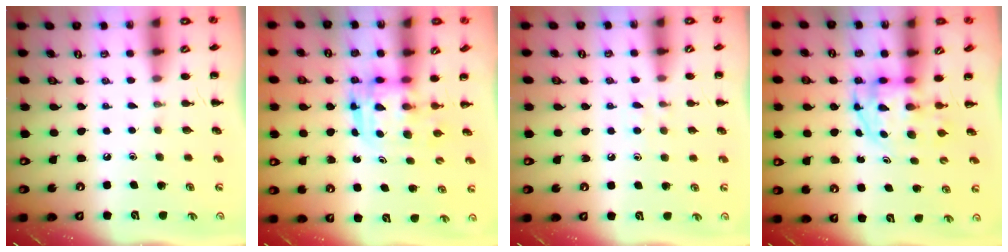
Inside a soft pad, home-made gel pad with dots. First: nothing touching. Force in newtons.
{"total": 3.3, "press": 3.3, "slide": 0.3}
{"total": 4.7, "press": 4.4, "slide": 1.6}
{"total": 3.5, "press": 3.4, "slide": 0.5}